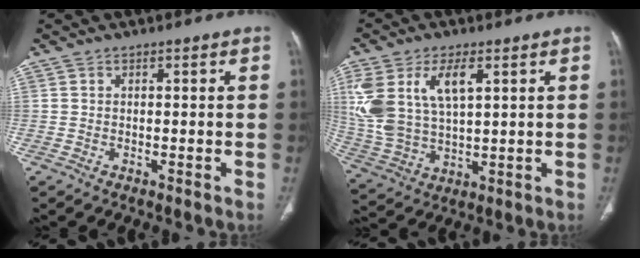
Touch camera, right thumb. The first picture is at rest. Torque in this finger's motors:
{"motor_torque": [1.55, 1.67, 1.87, 0.54, 0.43]}